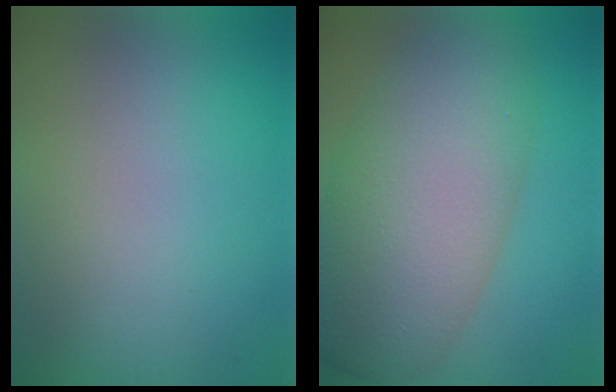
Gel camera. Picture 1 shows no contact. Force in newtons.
{"total": 11.1, "press": 11.1, "slide": 0.3}